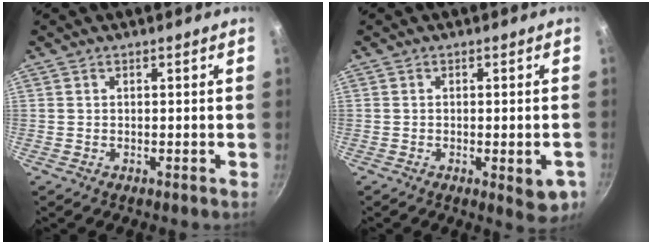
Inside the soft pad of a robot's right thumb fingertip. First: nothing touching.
{"total": 6.1, "force": [-2.0, 1.9, 5.4], "torque": [-0.054, -0.003, -0.023]}